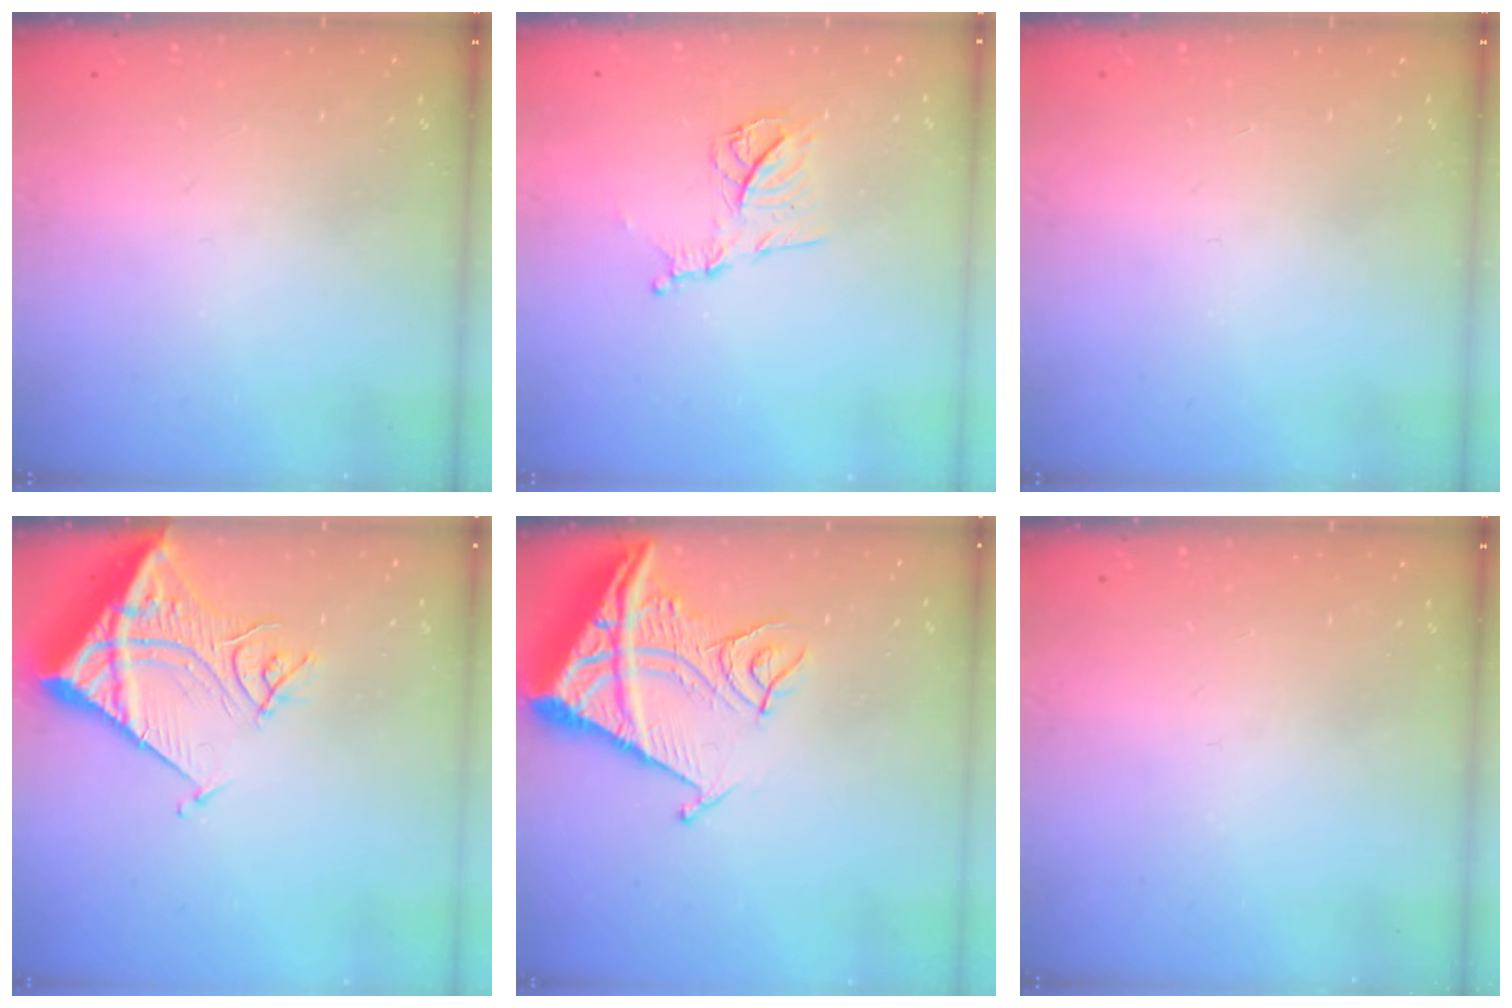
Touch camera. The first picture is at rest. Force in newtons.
{"total": 11.0, "press": 10.9, "slide": 1.1}
{"total": 0.0}
{"total": 13.5, "press": 13.4, "slide": 1.8}
{"total": 15.9, "press": 15.8, "slide": 1.8}
{"total": 0.0}